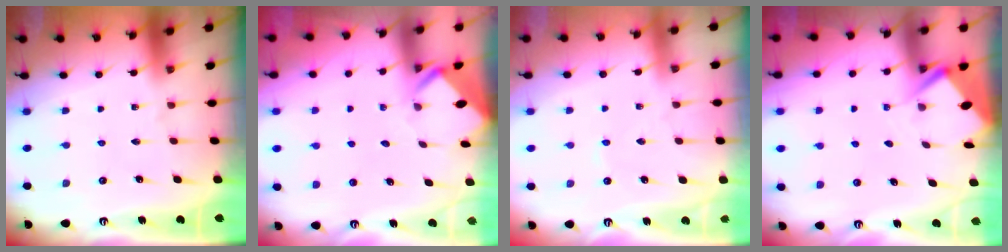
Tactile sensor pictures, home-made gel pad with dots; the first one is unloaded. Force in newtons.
{"total": 3.4, "press": 3.4, "slide": 0.3}
{"total": 1.6, "press": 1.6, "slide": 0.3}
{"total": 2.9, "press": 2.9, "slide": 0.4}